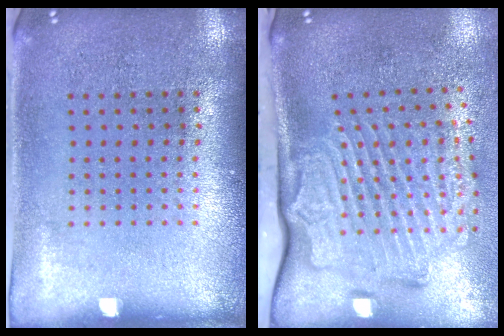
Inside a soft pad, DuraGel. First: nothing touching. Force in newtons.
{"total": 3.3, "press": 2.3, "slide": 2.3}